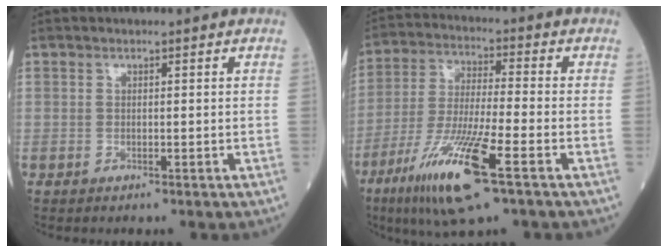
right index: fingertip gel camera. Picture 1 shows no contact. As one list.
[{"total": 14.3, "force": [-7.2, 0.9, 12.3], "torque": [-0.250, -0.030, -0.130]}]